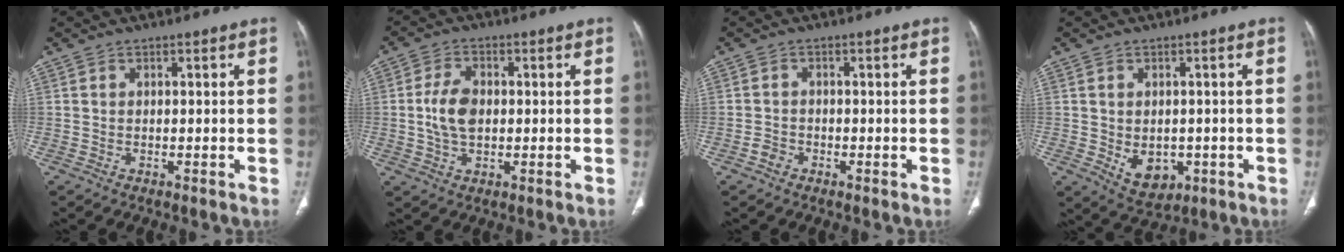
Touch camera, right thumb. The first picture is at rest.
{"total": 6.7, "force": [0.1, 4.2, 5.2], "torque": [-0.101, 0.006, 0.001]}
{"total": 1.7, "force": [-1.0, 1.3, 0.5], "torque": [-0.008, 0.008, -0.022]}
{"total": 6.8, "force": [-1.4, 4.9, 4.4], "torque": [-0.046, -0.002, -0.001]}